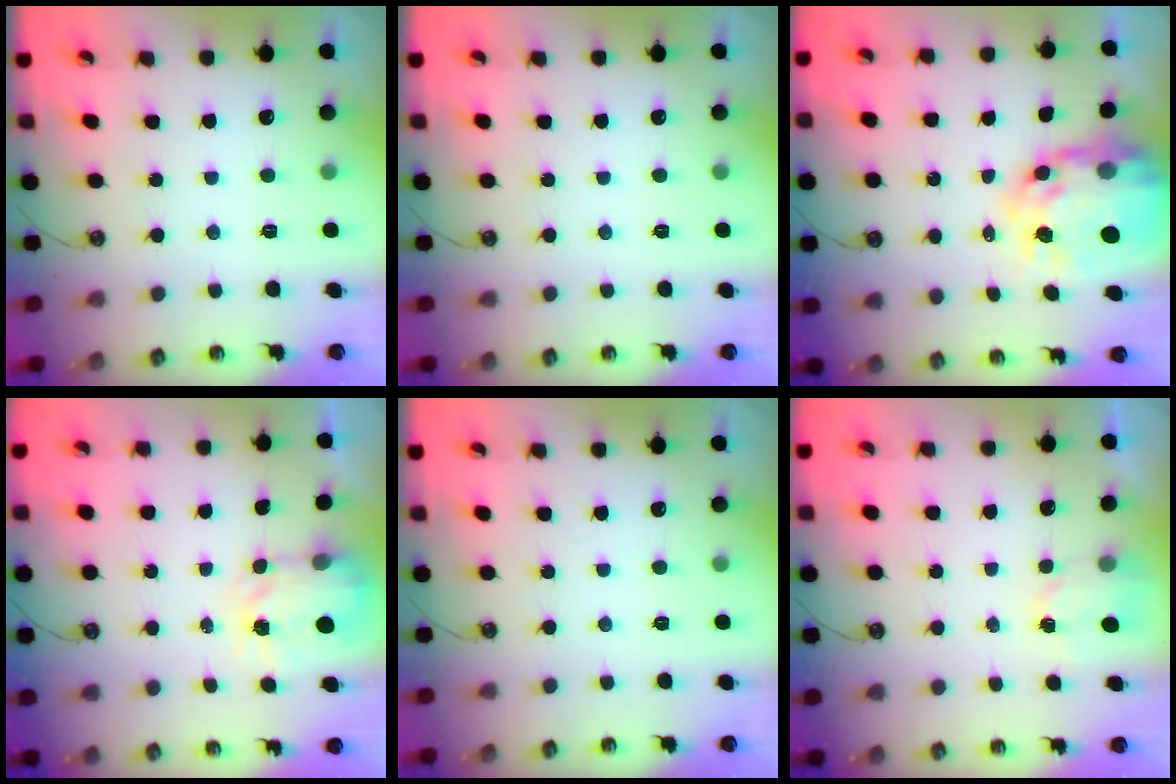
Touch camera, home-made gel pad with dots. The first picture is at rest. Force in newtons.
{"total": 0.0}
{"total": 16.1, "press": 16.1, "slide": 1.4}
{"total": 3.8, "press": 3.7, "slide": 0.5}
{"total": 0.0}
{"total": 2.4, "press": 2.4, "slide": 0.3}